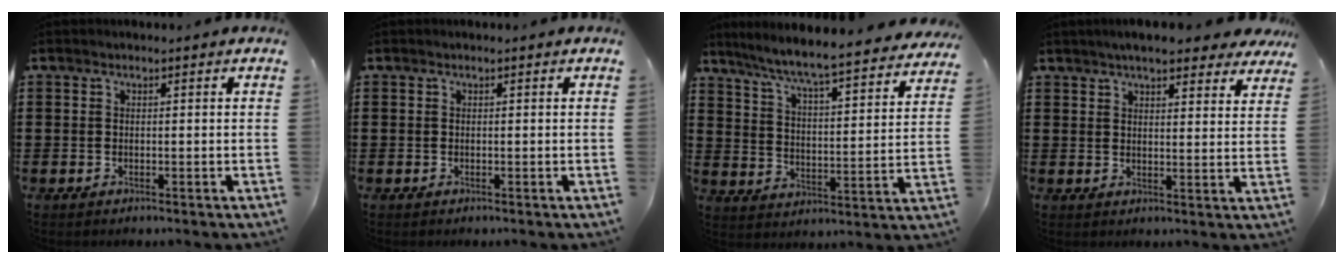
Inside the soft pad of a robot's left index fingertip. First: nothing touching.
{"total": 0.0}
{"total": 6.3, "force": [5.7, -0.5, 2.6], "torque": [-0.078, -0.049, 0.092]}
{"total": 5.8, "force": [5.1, 1.0, 2.5], "torque": [-0.058, -0.007, 0.092]}